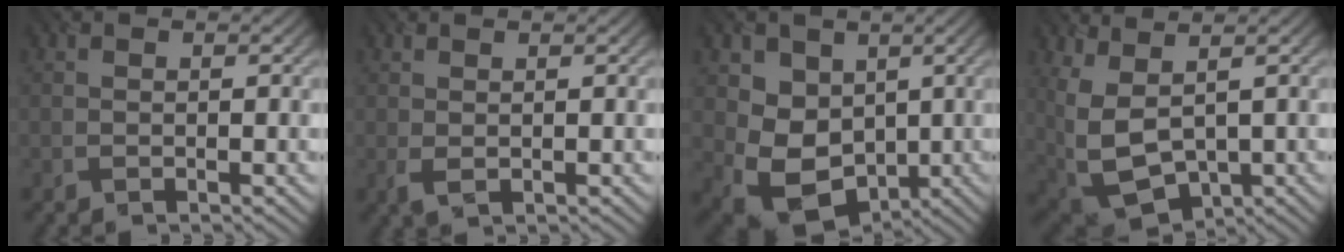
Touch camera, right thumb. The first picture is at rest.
{"total": 1.3, "force": [0.3, 0.7, 1.1], "torque": [-0.029, 0.000, 0.010]}
{"total": 8.4, "force": [0.3, 7.0, 4.6], "torque": [-0.105, -0.029, 0.005]}
{"total": 9.6, "force": [1.8, 5.4, 7.8], "torque": [-0.218, -0.019, 0.053]}